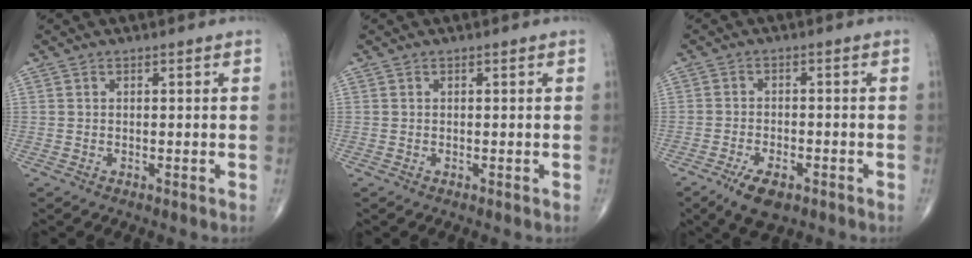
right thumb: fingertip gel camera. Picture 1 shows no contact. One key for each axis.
{"total": 0.0}
{"total": 6.2, "fx": -3.7, "fy": 2.7, "fz": 4.2, "tx": -0.075, "ty": 0.005, "tz": -0.060}